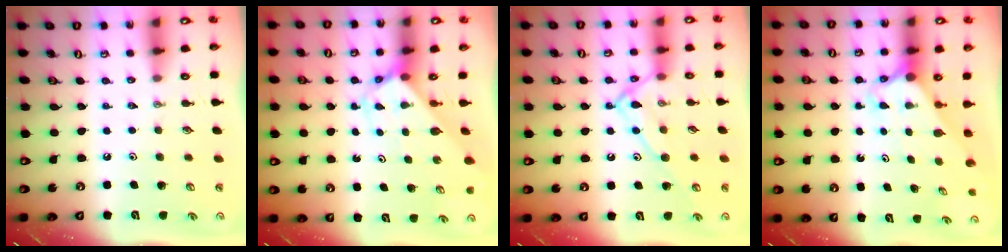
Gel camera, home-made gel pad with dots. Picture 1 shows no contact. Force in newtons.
{"total": 2.7, "press": 2.7, "slide": 0.2}
{"total": 13.0, "press": 13.0, "slide": 0.6}
{"total": 2.7, "press": 2.7, "slide": 0.2}